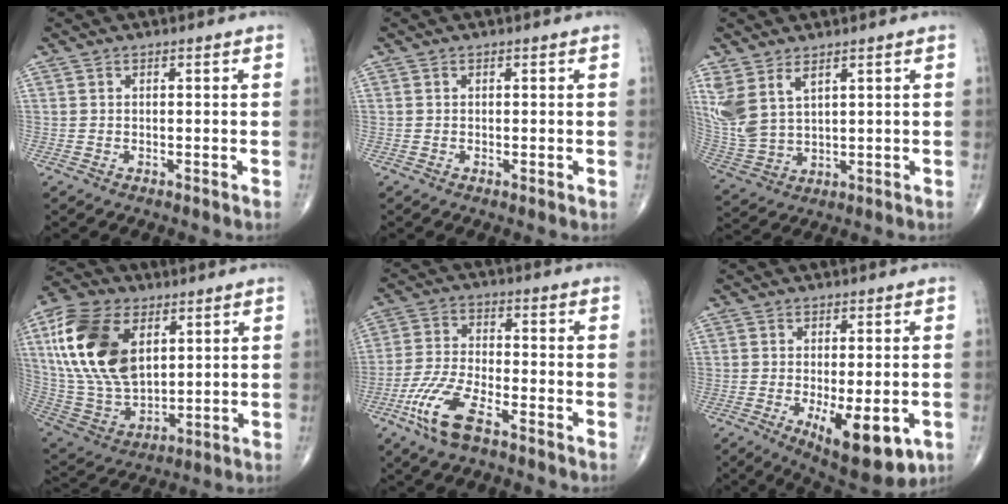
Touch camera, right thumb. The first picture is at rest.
{"total": 0.6, "force": [0.0, 0.0, 0.6], "torque": [-0.012, -0.004, -0.001]}
{"total": 10.3, "force": [5.1, 5.5, 7.0], "torque": [-0.161, -0.018, 0.122]}
{"total": 21.3, "force": [6.7, 12.9, 15.5], "torque": [-0.298, -0.021, 0.129]}
{"total": 10.2, "force": [-6.0, 3.2, 7.6], "torque": [-0.172, 0.017, -0.118]}
{"total": 13.0, "force": [-4.2, 4.9, 11.3], "torque": [-0.156, -0.016, -0.046]}